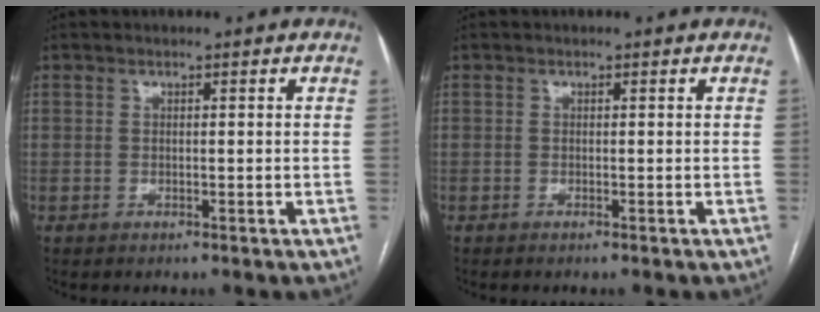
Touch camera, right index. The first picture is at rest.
{"total": 0.0}